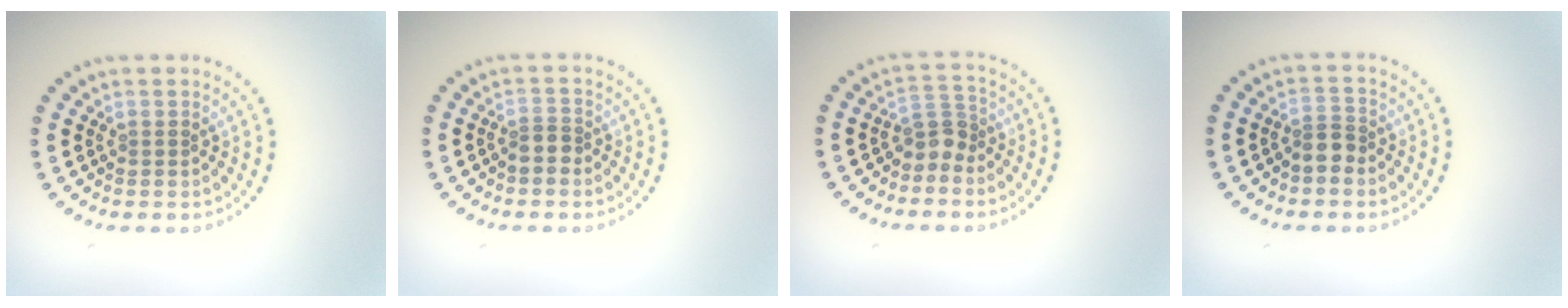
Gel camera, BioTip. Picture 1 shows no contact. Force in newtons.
{"total": 1.6, "press": 1.2, "slide": 1.0}
{"total": 2.3, "press": 1.8, "slide": 1.6}
{"total": 2.0, "press": 1.7, "slide": 1.0}